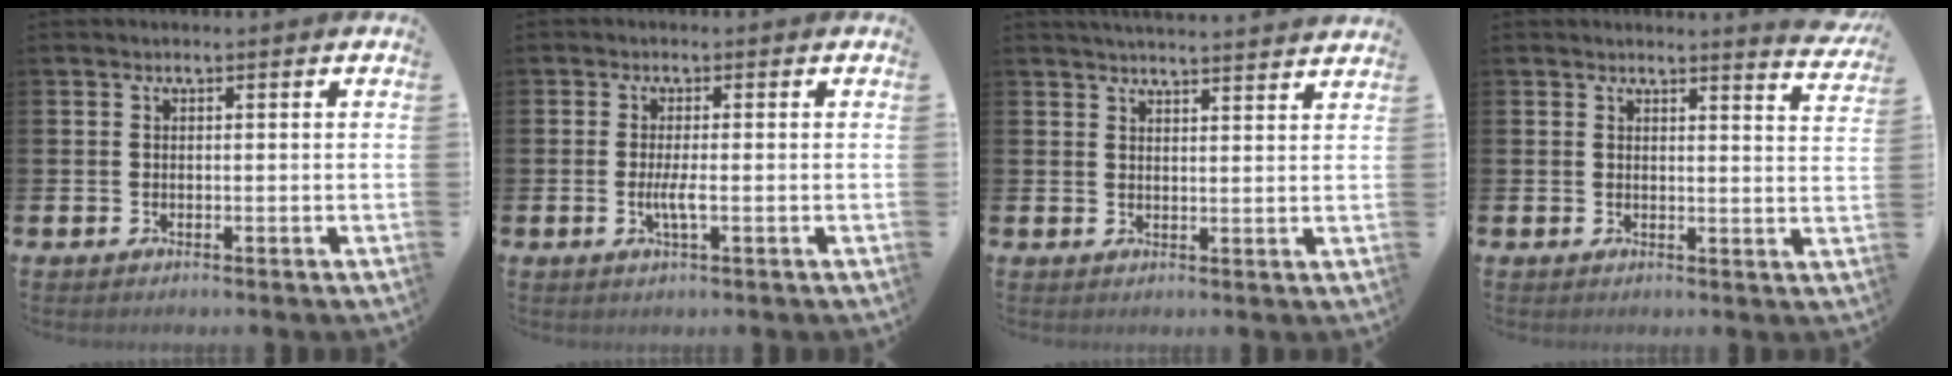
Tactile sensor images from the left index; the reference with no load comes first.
{"total": 2.3, "force": [-0.4, 0.3, 2.3], "torque": [-0.050, 0.001, -0.006]}
{"total": 3.7, "force": [3.7, -0.5, 0.1], "torque": [-0.007, -0.024, 0.066]}
{"total": 3.2, "force": [3.1, -0.3, 0.4], "torque": [0.004, -0.029, 0.052]}